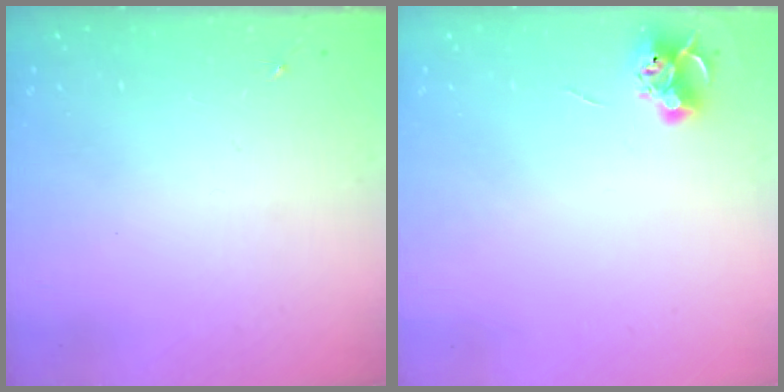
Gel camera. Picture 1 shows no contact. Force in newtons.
{"total": 6.5, "press": 6.5, "slide": 0.8}